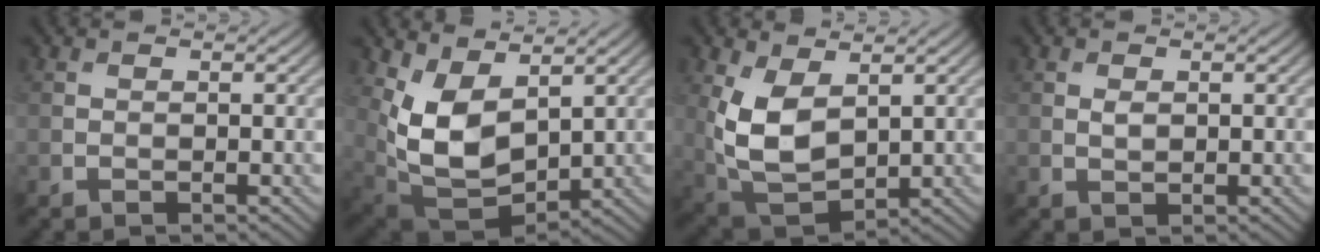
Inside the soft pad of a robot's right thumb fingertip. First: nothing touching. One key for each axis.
{"total": 9.6, "fx": 3.3, "fy": 5.4, "fz": 7.2, "tx": -0.174, "ty": -0.011, "tz": 0.072}
{"total": 9.0, "fx": 1.9, "fy": 5.2, "fz": 7.1, "tx": -0.178, "ty": -0.010, "tz": 0.038}
{"total": 1.2, "fx": 0.3, "fy": 0.7, "fz": 0.9, "tx": -0.020, "ty": -0.002, "tz": 0.007}